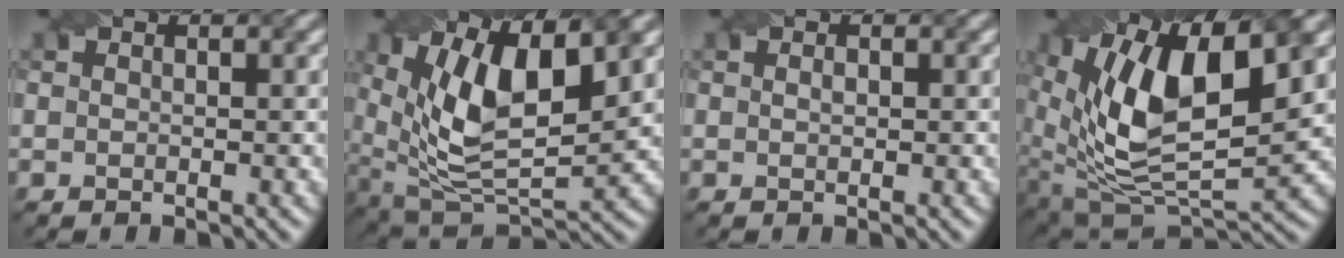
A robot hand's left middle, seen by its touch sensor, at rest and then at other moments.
{"total": 11.1, "force": [3.7, 4.9, 9.3], "torque": [-0.164, -0.004, 0.066]}
{"total": 0.5, "force": [0.0, 0.3, 0.5], "torque": [-0.010, 0.001, 0.001]}
{"total": 13.5, "force": [4.6, 6.1, 11.1], "torque": [-0.205, 0.006, 0.084]}